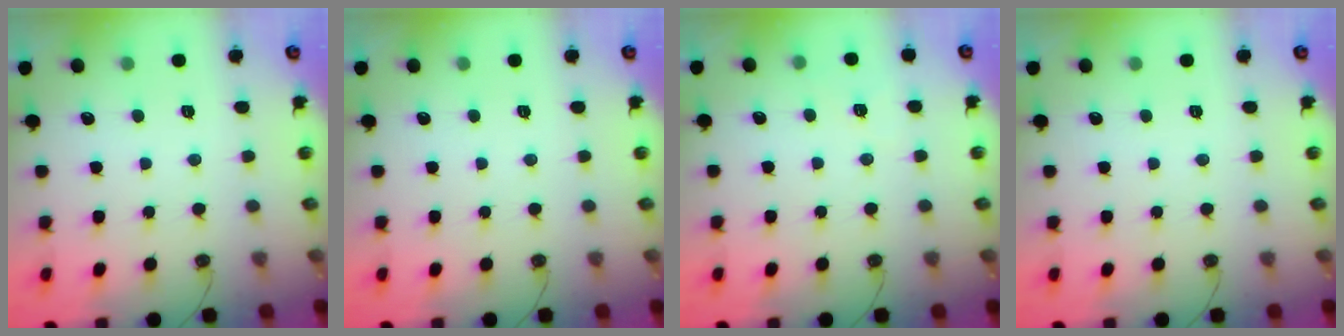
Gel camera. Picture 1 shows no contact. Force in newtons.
{"total": 0.0}
{"total": 3.0, "press": 2.4, "slide": 1.8}
{"total": 0.0}